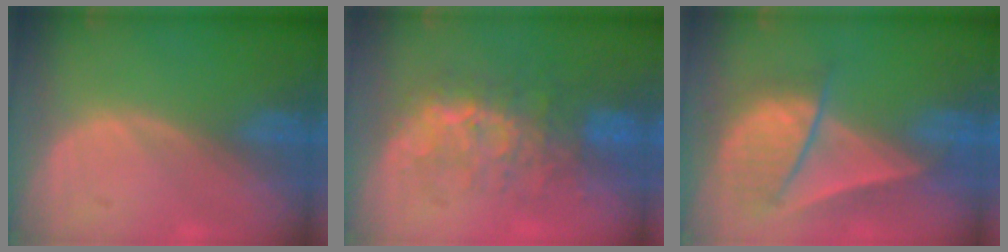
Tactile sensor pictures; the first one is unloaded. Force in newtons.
{"total": 9.3, "press": 8.5, "slide": 4.0}
{"total": 7.8, "press": 7.3, "slide": 2.7}